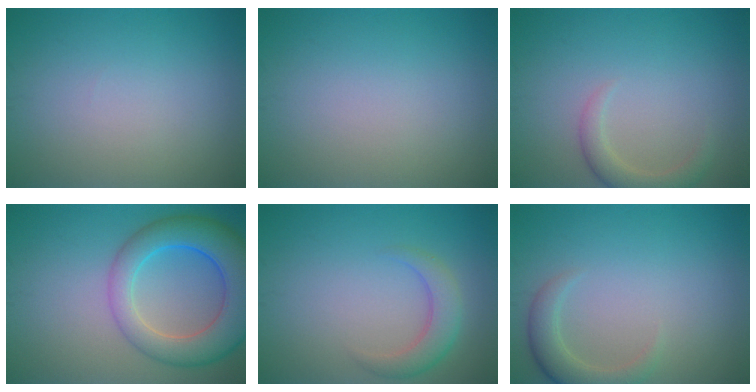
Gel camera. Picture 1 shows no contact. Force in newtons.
{"total": 0.0}
{"total": 2.4, "press": 2.3, "slide": 0.3}
{"total": 8.3, "press": 8.3, "slide": 0.5}
{"total": 2.9, "press": 2.9, "slide": 0.2}
{"total": 2.9, "press": 2.8, "slide": 0.3}